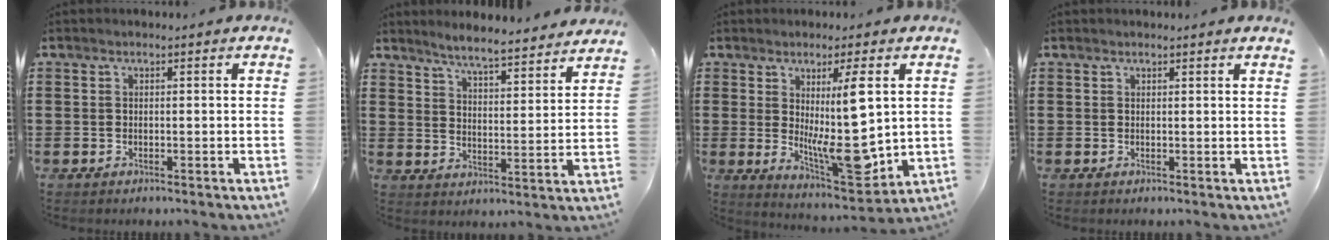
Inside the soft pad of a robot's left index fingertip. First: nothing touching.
{"total": 4.8, "force": [4.6, -0.4, 1.0], "torque": [-0.042, -0.034, 0.077]}
{"total": 10.6, "force": [1.2, 2.8, 10.1], "torque": [-0.177, -0.026, 0.015]}
{"total": 0.7, "force": [0.7, -0.1, 0.1], "torque": [-0.003, -0.003, 0.013]}